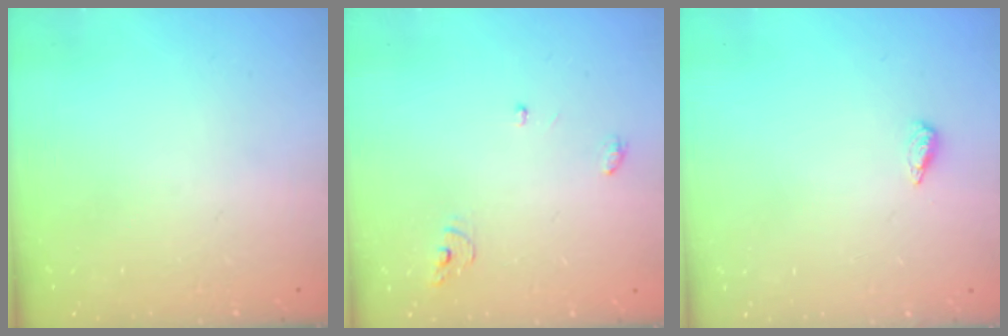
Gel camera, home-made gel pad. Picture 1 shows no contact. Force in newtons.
{"total": 3.9, "press": 3.9, "slide": 0.2}
{"total": 2.2, "press": 2.2, "slide": 0.4}